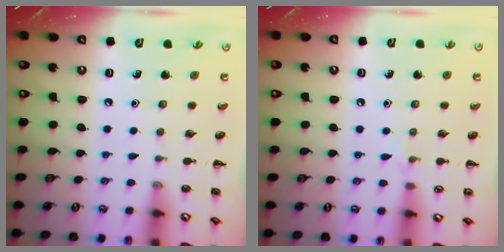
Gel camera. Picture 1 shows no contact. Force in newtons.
{"total": 3.7, "press": 3.5, "slide": 1.3}